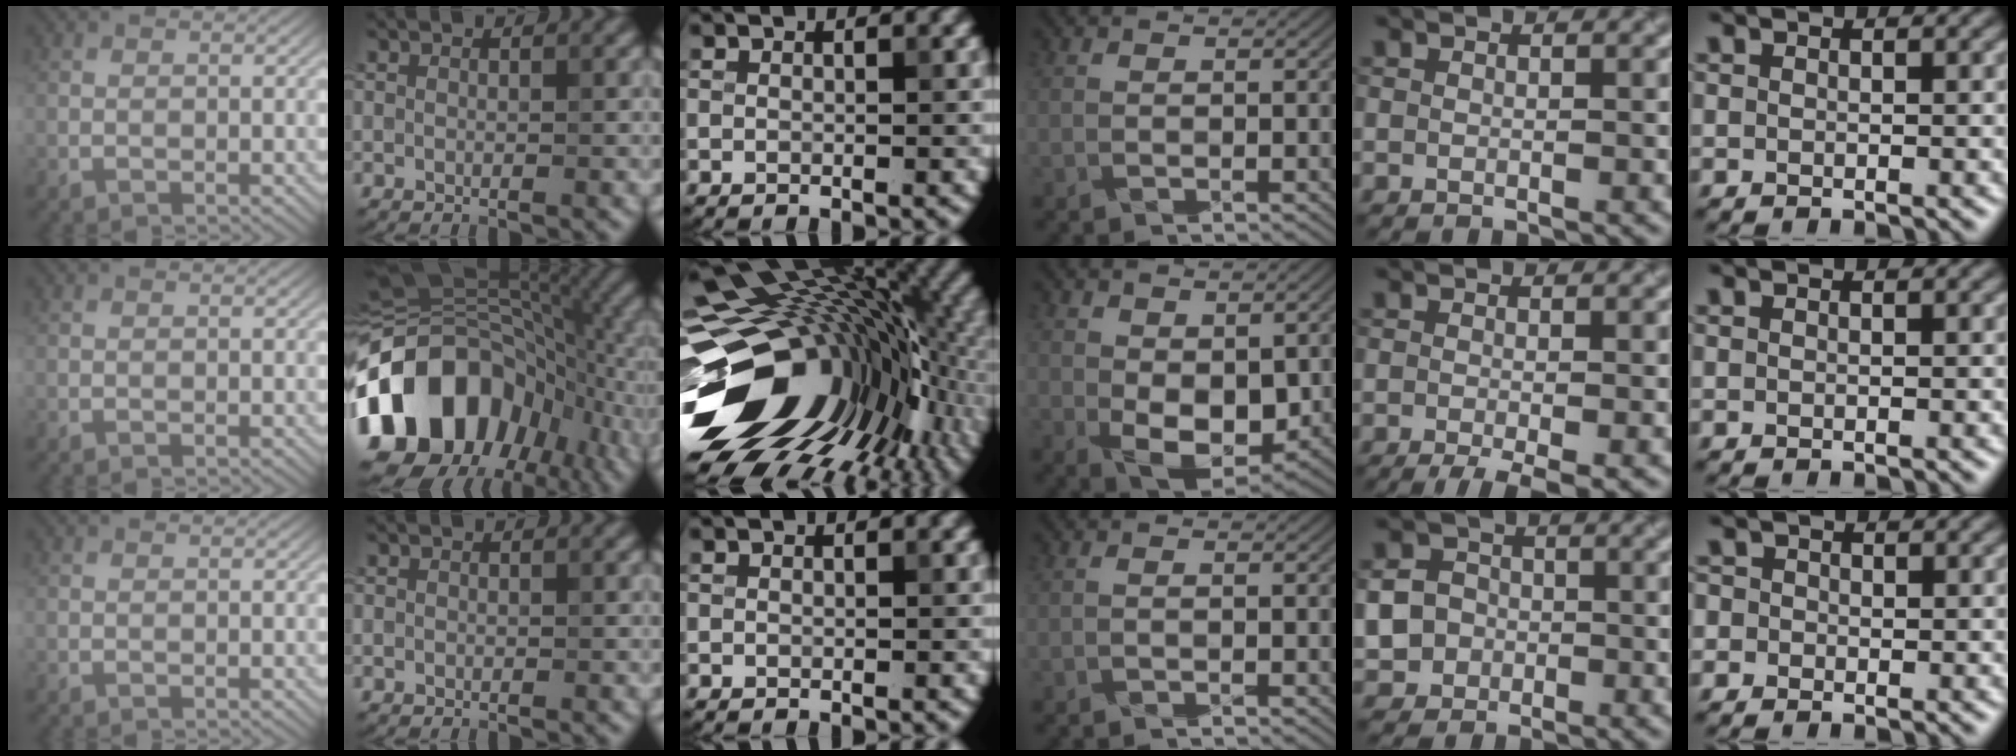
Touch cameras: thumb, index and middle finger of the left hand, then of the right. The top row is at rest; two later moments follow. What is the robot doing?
{"motion": "fold", "object": "paper towel"}